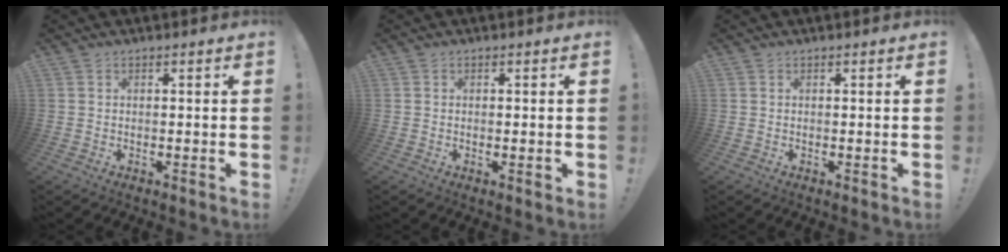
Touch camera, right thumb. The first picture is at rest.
{"total": 0.8, "force": [0.0, 0.2, 0.8], "torque": [-0.013, 0.000, -0.001]}
{"total": 0.0}